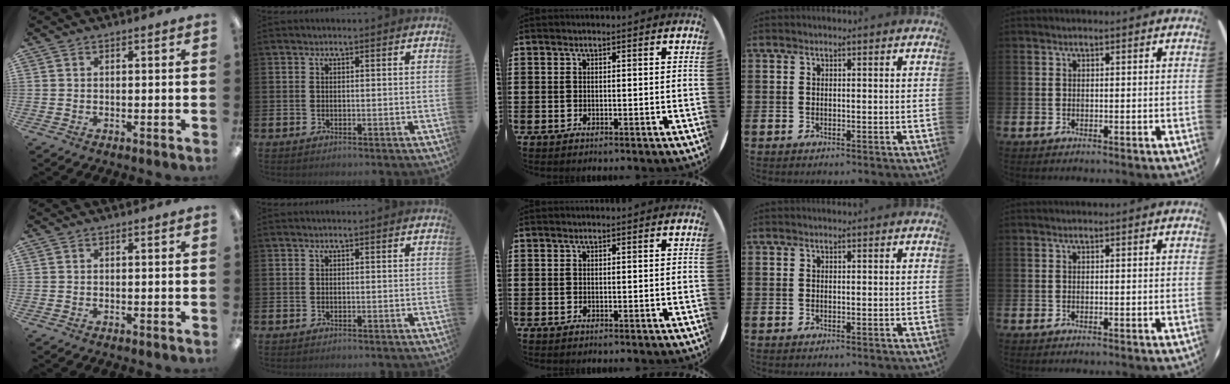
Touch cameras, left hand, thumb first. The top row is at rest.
{}